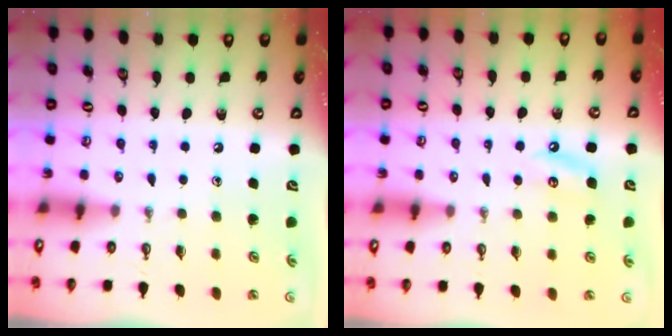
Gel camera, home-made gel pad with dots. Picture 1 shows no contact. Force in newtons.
{"total": 4.0, "press": 3.9, "slide": 0.5}